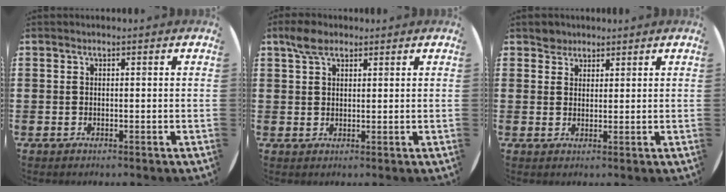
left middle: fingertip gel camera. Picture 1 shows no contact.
{"total": 3.4, "force": [2.5, 1.6, 1.6], "torque": [-0.027, 0.005, 0.044]}
{"total": 2.2, "force": [1.9, 1.1, -0.1], "torque": [0.007, 0.000, 0.037]}